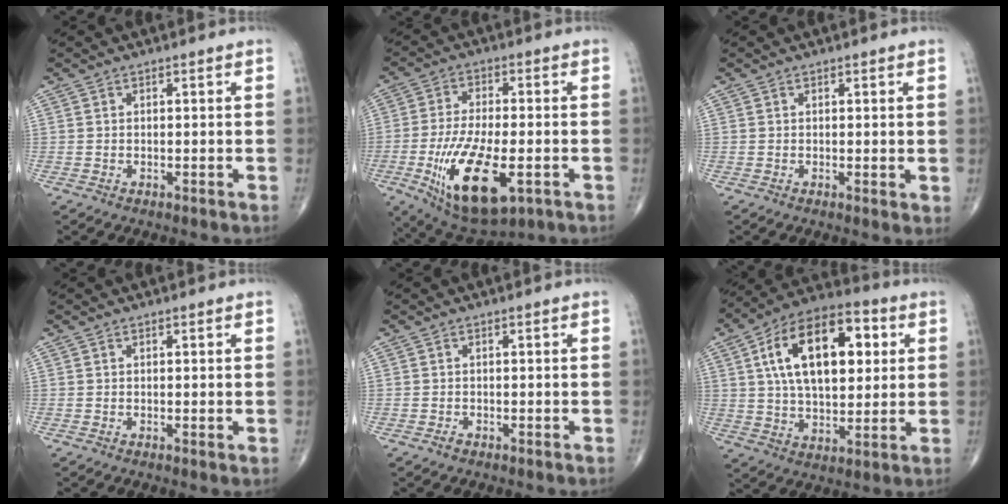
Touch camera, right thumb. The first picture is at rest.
{"total": 17.5, "force": [-5.6, 7.3, 14.9], "torque": [-0.272, -0.006, -0.080]}
{"total": 1.3, "force": [0.4, 0.3, 1.2], "torque": [-0.022, -0.007, 0.003]}
{"total": 0.5, "force": [0.1, 0.1, 0.5], "torque": [-0.013, -0.004, 0.002]}
{"total": 0.6, "force": [-0.4, 0.4, 0.3], "torque": [-0.005, 0.000, -0.009]}
{"total": 21.0, "force": [5.5, 11.4, 16.8], "torque": [-0.246, 0.008, 0.084]}